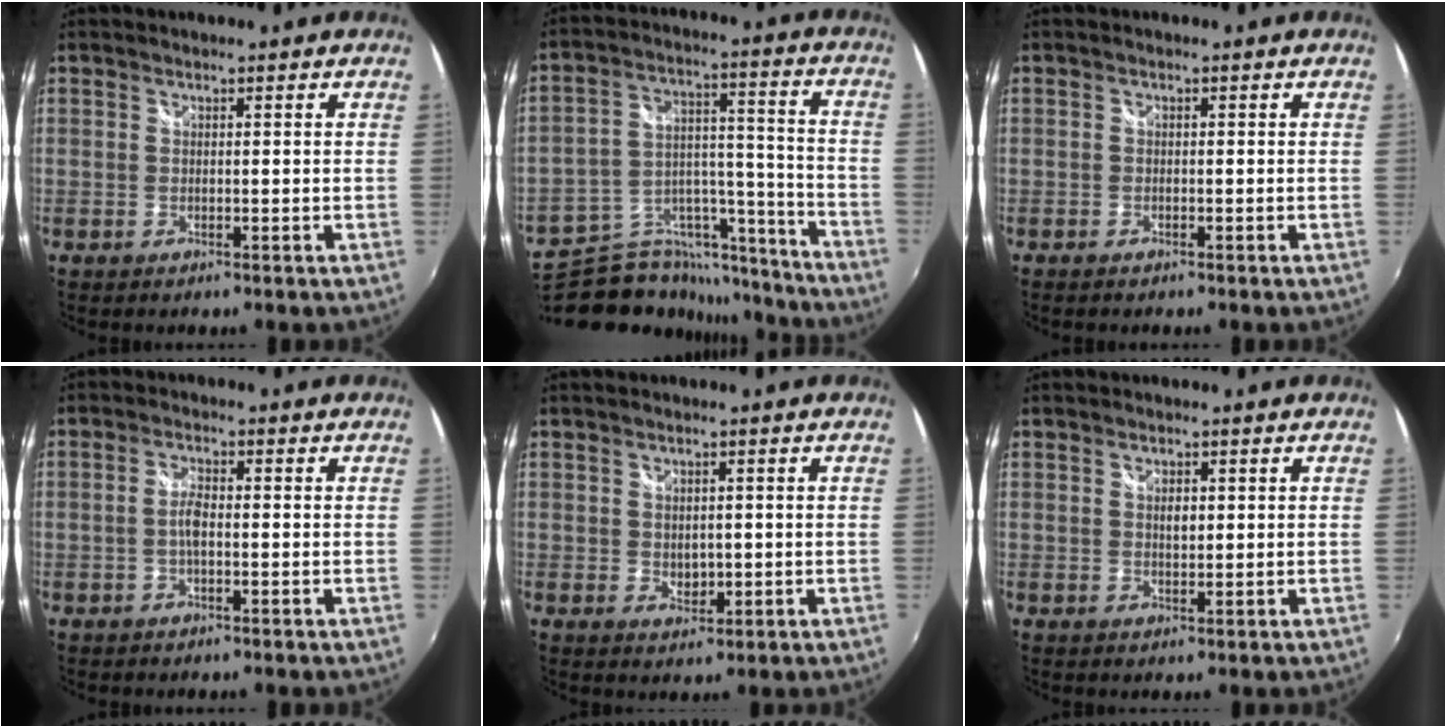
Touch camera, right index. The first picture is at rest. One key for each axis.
{"total": 22.6, "fx": -19.2, "fy": 9.6, "fz": 7.1, "tx": -0.133, "ty": 0.055, "tz": -0.274}
{"total": 1.0, "fx": -0.8, "fy": 0.4, "fz": 0.4, "tx": -0.010, "ty": -0.004, "tz": -0.017}
{"total": 2.8, "fx": -0.5, "fy": 1.0, "fz": 2.6, "tx": -0.053, "ty": 0.004, "tz": -0.010}
{"total": 3.0, "fx": 0.0, "fy": 2.3, "fz": 1.9, "tx": -0.028, "ty": -0.003, "tz": 0.003}
{"total": 1.9, "fx": 0.5, "fy": 1.1, "fz": 1.4, "tx": -0.022, "ty": 0.001, "tz": 0.009}